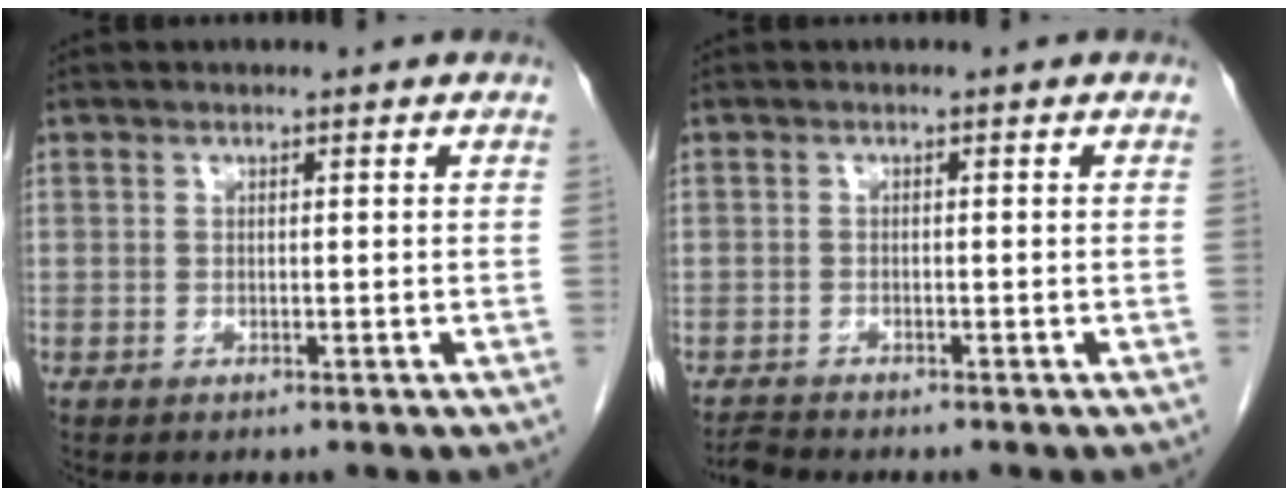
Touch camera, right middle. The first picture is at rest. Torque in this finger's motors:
{"motor_torque": [0.00, 0.00, -0.04, 0.00]}